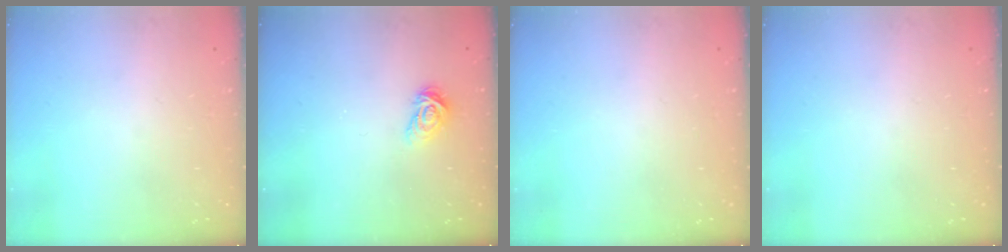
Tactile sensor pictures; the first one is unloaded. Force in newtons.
{"total": 5.0, "press": 4.9, "slide": 0.7}
{"total": 0.0}
{"total": 0.0}